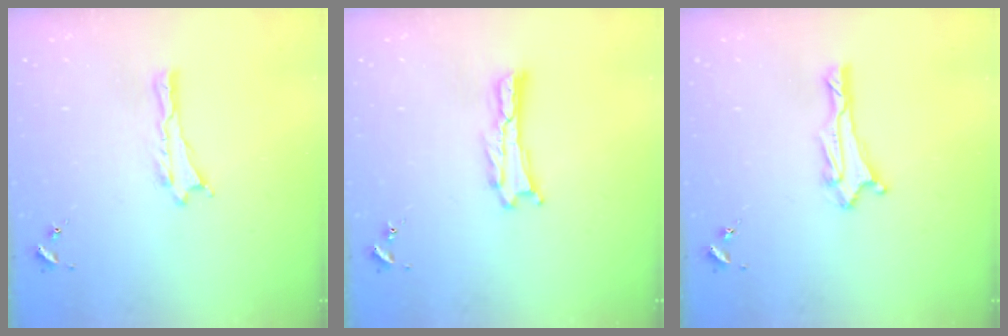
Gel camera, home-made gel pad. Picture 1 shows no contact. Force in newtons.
{"total": 0.7, "press": 0.7, "slide": 0.2}
{"total": 2.0, "press": 1.8, "slide": 0.8}